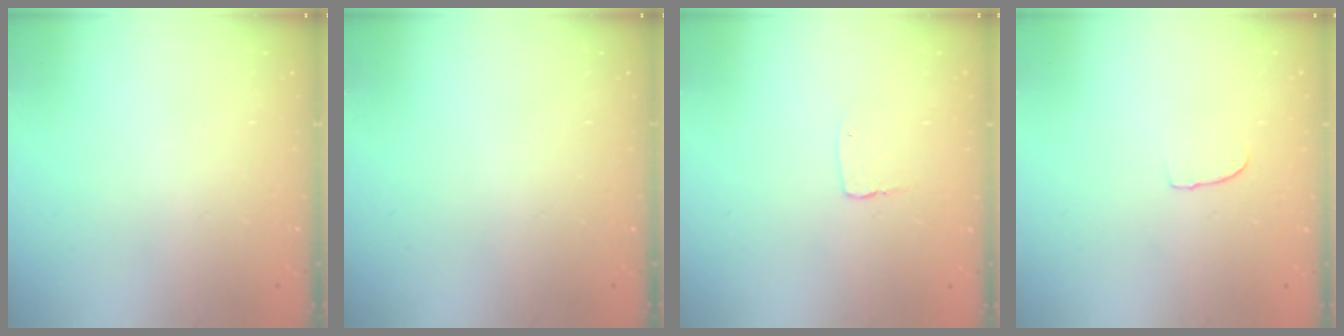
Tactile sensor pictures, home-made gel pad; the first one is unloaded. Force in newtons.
{"total": 0.0}
{"total": 2.9, "press": 2.9, "slide": 0.2}
{"total": 3.3, "press": 3.3, "slide": 0.3}